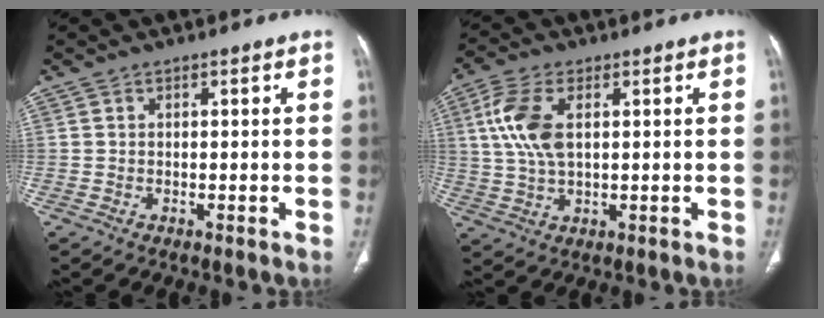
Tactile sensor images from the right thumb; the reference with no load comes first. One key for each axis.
{"total": 9.3, "fx": 2.3, "fy": 4.8, "fz": 7.7, "tx": -0.178, "ty": 0.003, "tz": 0.046}